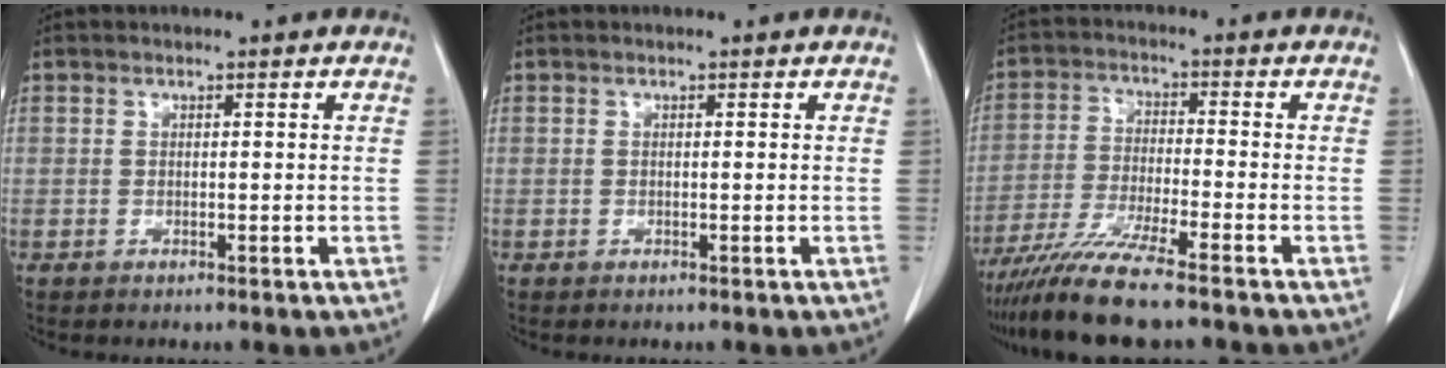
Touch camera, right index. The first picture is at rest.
{"total": 0.0}
{"total": 10.0, "force": [-8.0, -0.6, 5.9], "torque": [-0.108, -0.033, -0.144]}